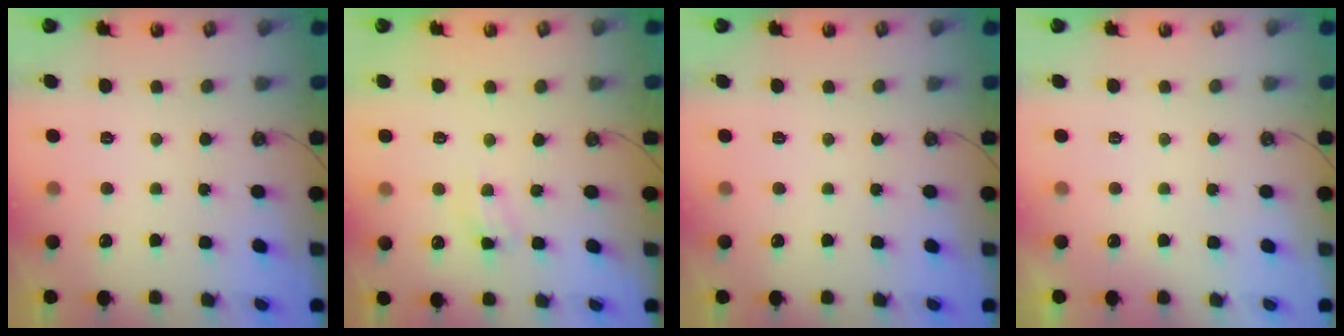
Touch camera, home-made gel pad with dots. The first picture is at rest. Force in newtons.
{"total": 3.7, "press": 3.7, "slide": 0.5}
{"total": 0.0}
{"total": 0.0}